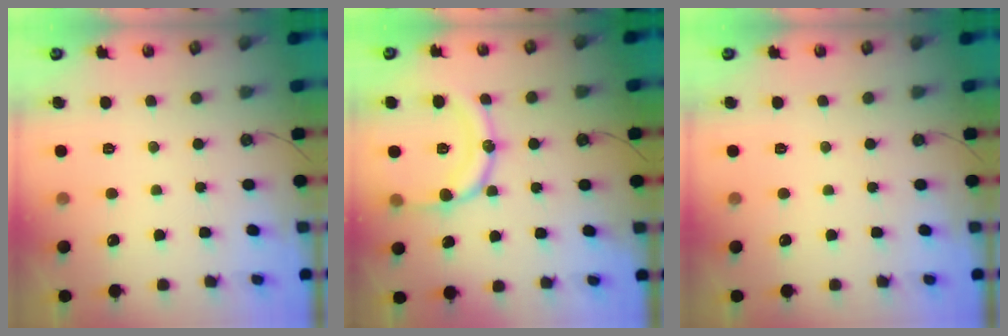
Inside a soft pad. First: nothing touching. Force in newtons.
{"total": 15.4, "press": 15.4, "slide": 0.7}
{"total": 0.0}